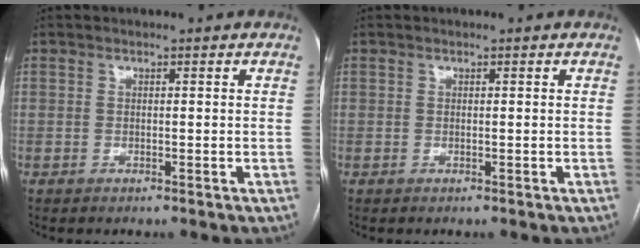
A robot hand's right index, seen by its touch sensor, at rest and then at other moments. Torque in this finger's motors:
{"motor_torque": [0.00, 0.00, 0.00, 0.00]}